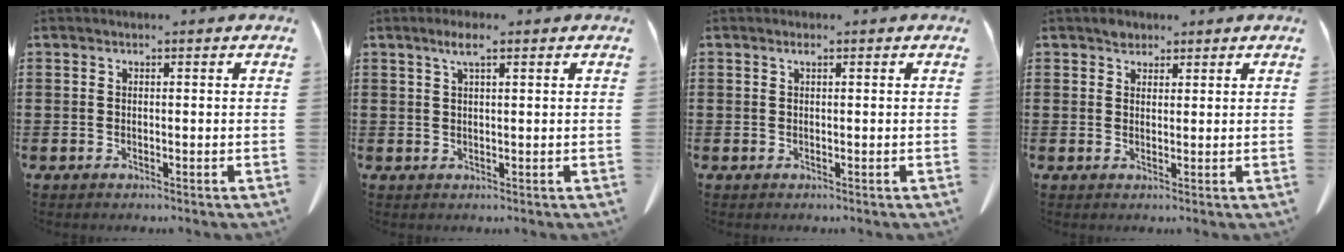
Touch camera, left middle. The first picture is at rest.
{"total": 2.7, "force": [1.5, 0.5, 2.2], "torque": [-0.047, 0.003, 0.025]}
{"total": 0.6, "force": [0.3, 0.1, 0.5], "torque": [-0.012, 0.000, 0.006]}
{"total": 1.8, "force": [1.5, 1.0, 0.3], "torque": [-0.001, -0.002, 0.029]}